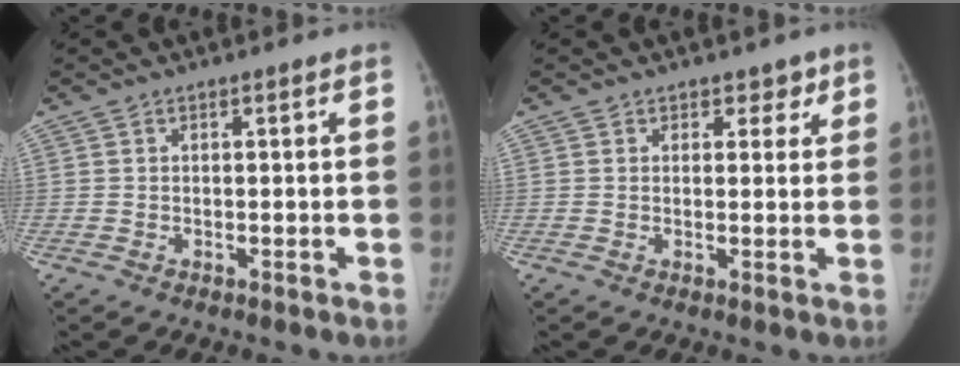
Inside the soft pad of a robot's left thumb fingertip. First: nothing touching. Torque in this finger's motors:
{"motor_torque": [-0.26, -0.03, 0.08, 0.03, -0.07]}